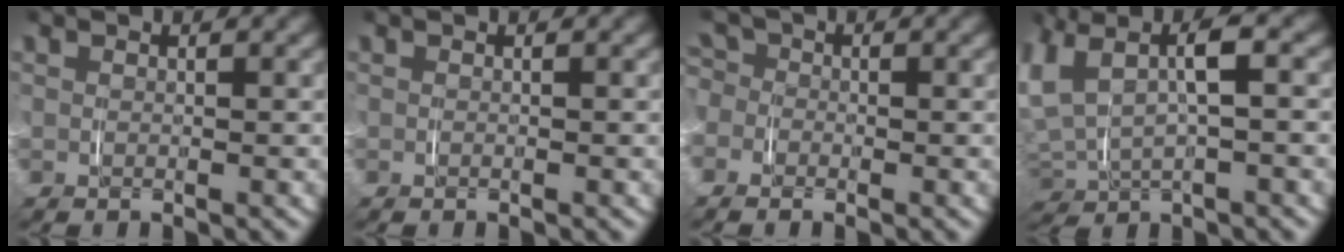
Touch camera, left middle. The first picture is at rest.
{"total": 0.0}
{"total": 4.8, "force": [-0.7, 4.6, 1.4], "torque": [-0.053, -0.004, -0.027]}
{"total": 9.2, "force": [0.0, 6.9, 6.0], "torque": [-0.163, -0.008, -0.006]}